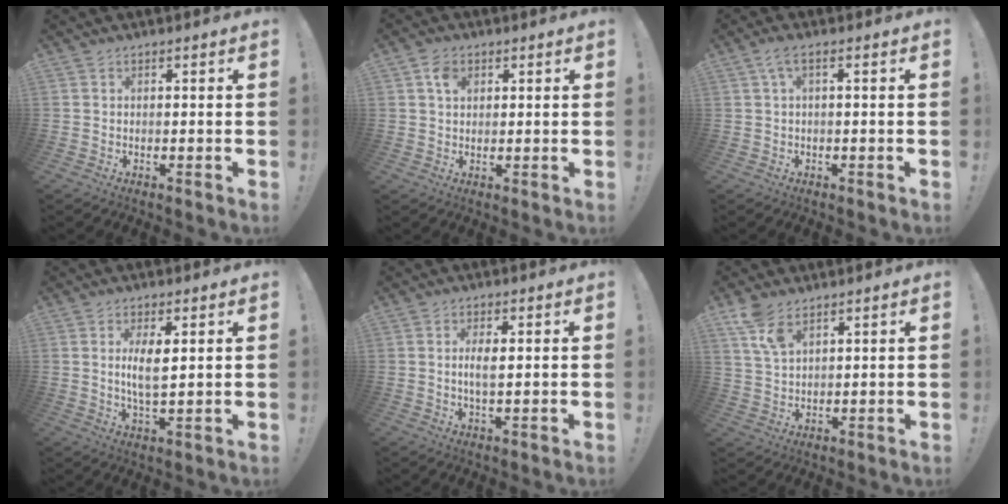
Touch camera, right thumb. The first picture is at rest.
{"total": 4.3, "force": [1.7, 3.2, 2.3], "torque": [-0.033, -0.002, 0.030]}
{"total": 3.1, "force": [0.4, 0.5, 3.0], "torque": [-0.060, 0.000, 0.007]}
{"total": 6.4, "force": [1.4, 2.3, 5.9], "torque": [-0.112, -0.010, 0.016]}
{"total": 4.0, "force": [0.2, 1.3, 3.7], "torque": [-0.068, -0.004, -0.003]}
{"total": 7.5, "force": [5.0, 3.1, 4.6], "torque": [-0.091, -0.020, 0.097]}